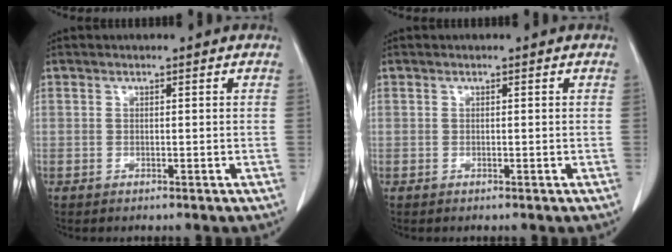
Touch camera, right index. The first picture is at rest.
{"total": 0.0}